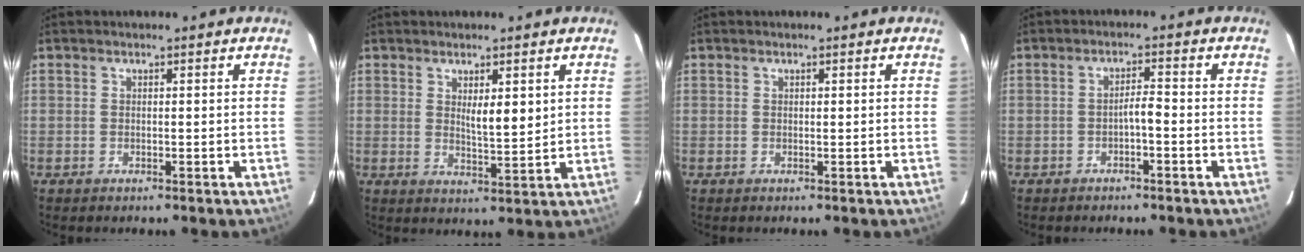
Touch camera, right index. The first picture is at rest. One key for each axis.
{"total": 4.5, "fx": 1.5, "fy": 1.0, "fz": 4.2, "tx": -0.070, "ty": -0.009, "tz": 0.028}
{"total": 0.0}
{"total": 2.2, "fx": -1.0, "fy": 0.3, "fz": 1.9, "tx": -0.028, "ty": 0.005, "tz": -0.019}